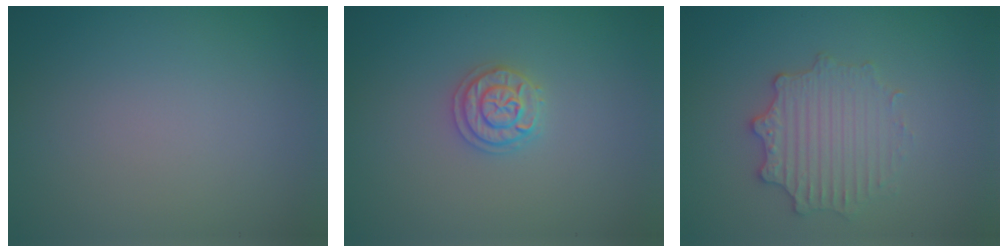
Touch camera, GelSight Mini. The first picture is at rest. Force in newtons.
{"total": 2.0, "press": 2.0, "slide": 0.3}
{"total": 3.0, "press": 2.9, "slide": 0.8}